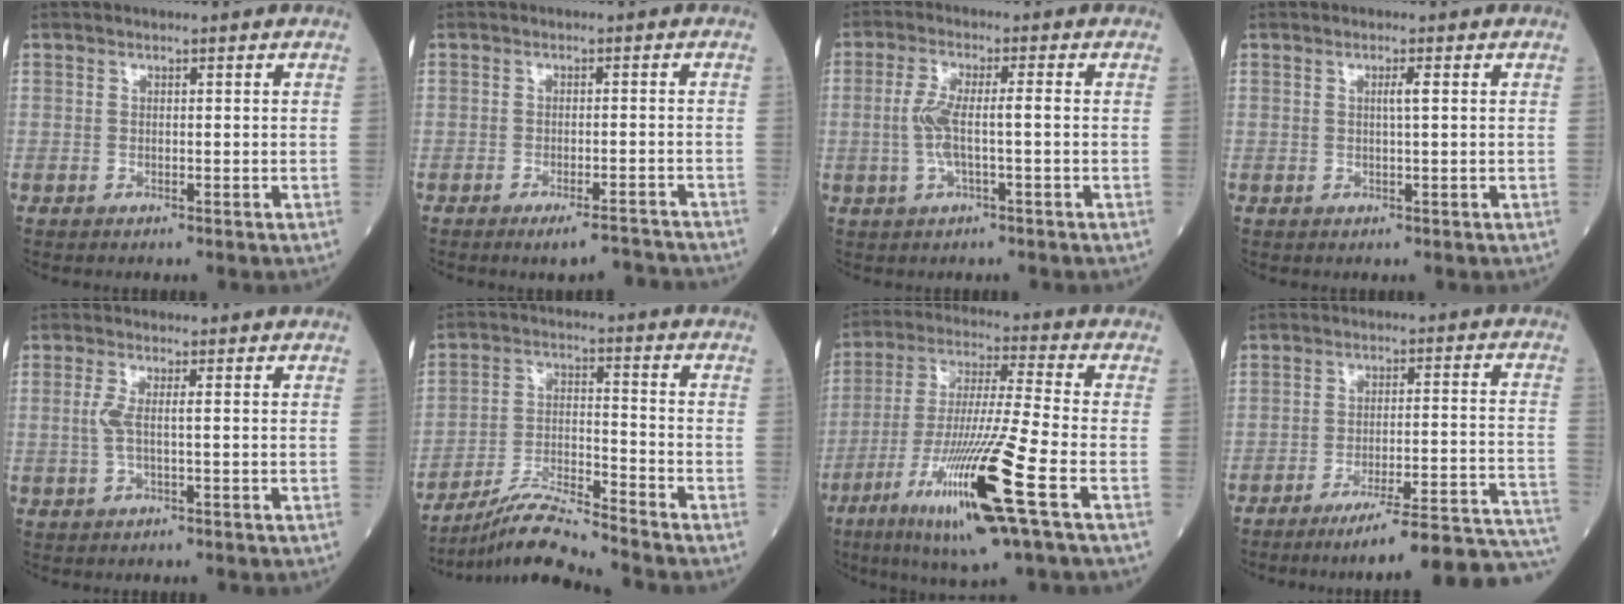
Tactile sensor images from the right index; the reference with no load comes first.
{"total": 5.3, "force": [-4.9, 0.4, 2.0], "torque": [-0.014, -0.001, -0.073]}
{"total": 5.7, "force": [-0.5, 0.9, 5.6], "torque": [-0.125, 0.011, -0.012]}
{"total": 1.3, "force": [0.3, -0.2, 1.3], "torque": [-0.023, 0.000, 0.003]}
{"total": 2.8, "force": [0.1, 0.4, 2.8], "torque": [-0.069, 0.001, 0.001]}
{"total": 9.3, "force": [-8.6, -1.5, 3.0], "torque": [-0.059, -0.007, -0.159]}
{"total": 17.8, "force": [-7.6, -0.4, 16.1], "torque": [-0.330, -0.034, -0.141]}
{"total": 20.5, "force": [-18.5, -1.0, 8.9], "torque": [-0.046, 0.006, -0.246]}